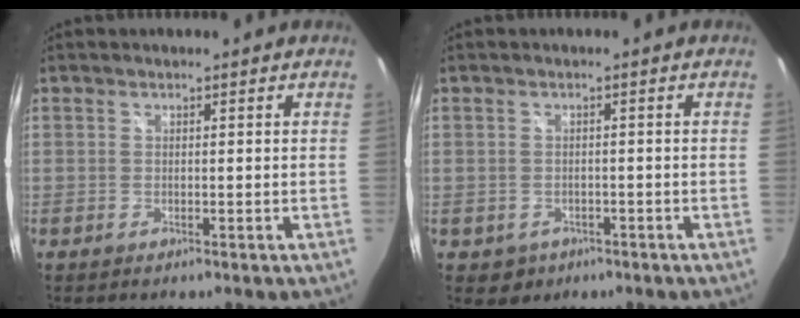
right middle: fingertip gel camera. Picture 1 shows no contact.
{"total": 3.4, "force": [-1.4, 3.0, 1.0], "torque": [-0.031, -0.002, -0.011]}